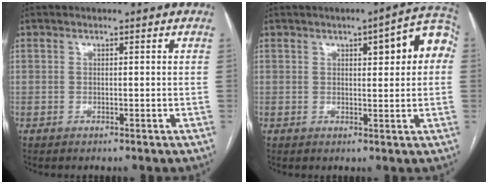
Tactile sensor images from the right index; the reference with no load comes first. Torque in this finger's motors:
{"motor_torque": [0.62, 0.36, 0.37, 0.06]}